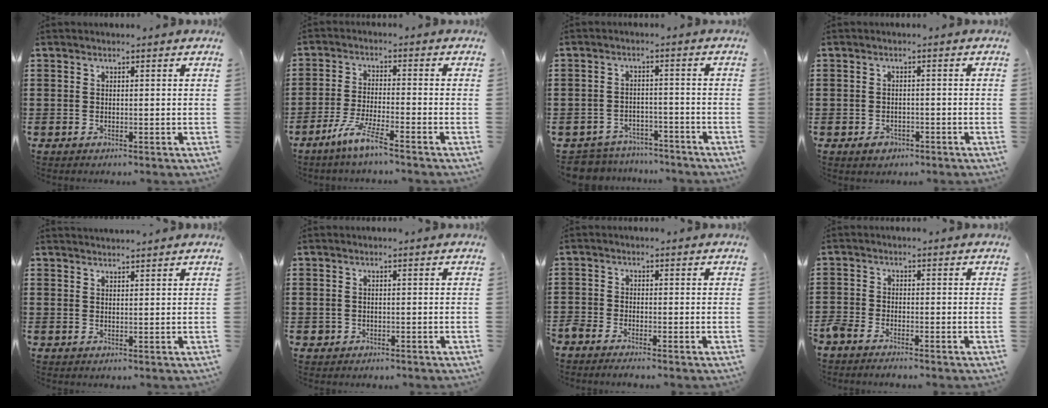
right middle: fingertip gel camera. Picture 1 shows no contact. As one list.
[{"total": 5.6, "force": [-4.3, 0.1, 3.6], "torque": [-0.084, -0.011, -0.083]}, {"total": 4.4, "force": [-4.3, 0.7, -0.3], "torque": [-0.006, 0.008, -0.095]}, {"total": 1.4, "force": [-1.0, 0.9, 0.4], "torque": [-0.011, 0.002, -0.022]}, {"total": 1.4, "force": [1.4, -0.1, 0.0], "torque": [-0.002, -0.002, 0.027]}, {"total": 0.8, "force": [-0.5, 0.6, 0.0], "torque": [-0.003, 0.004, -0.012]}, {"total": 1.8, "force": [-1.8, 0.2, 0.4], "torque": [-0.018, -0.001, -0.039]}, {"total": 2.2, "force": [-2.2, 0.4, 0.4], "torque": [-0.025, -0.003, -0.050]}]